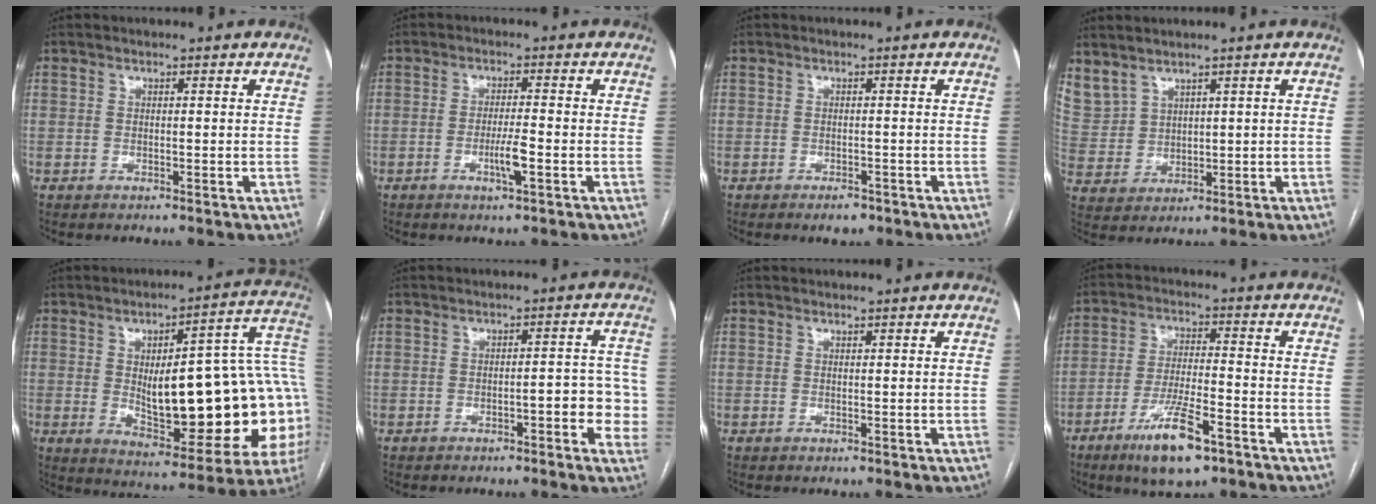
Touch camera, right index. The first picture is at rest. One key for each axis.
{"total": 3.9, "fx": -1.5, "fy": 0.1, "fz": 3.6, "tx": -0.069, "ty": -0.005, "tz": -0.027}
{"total": 2.1, "fx": -1.5, "fy": 1.1, "fz": 1.1, "tx": -0.016, "ty": 0.001, "tz": -0.015}
{"total": 9.8, "fx": 6.5, "fy": 6.5, "fz": 3.4, "tx": -0.112, "ty": 0.021, "tz": 0.158}
{"total": 26.8, "fx": -1.1, "fy": 7.5, "fz": 25.7, "tx": -0.267, "ty": 0.031, "tz": 0.003}
{"total": 6.1, "fx": -1.6, "fy": 2.0, "fz": 5.5, "tx": -0.055, "ty": 0.021, "tz": -0.022}
{"total": 0.0}
{"total": 10.4, "fx": -6.2, "fy": 1.9, "fz": 8.1, "tx": -0.154, "ty": -0.015, "tz": -0.107}